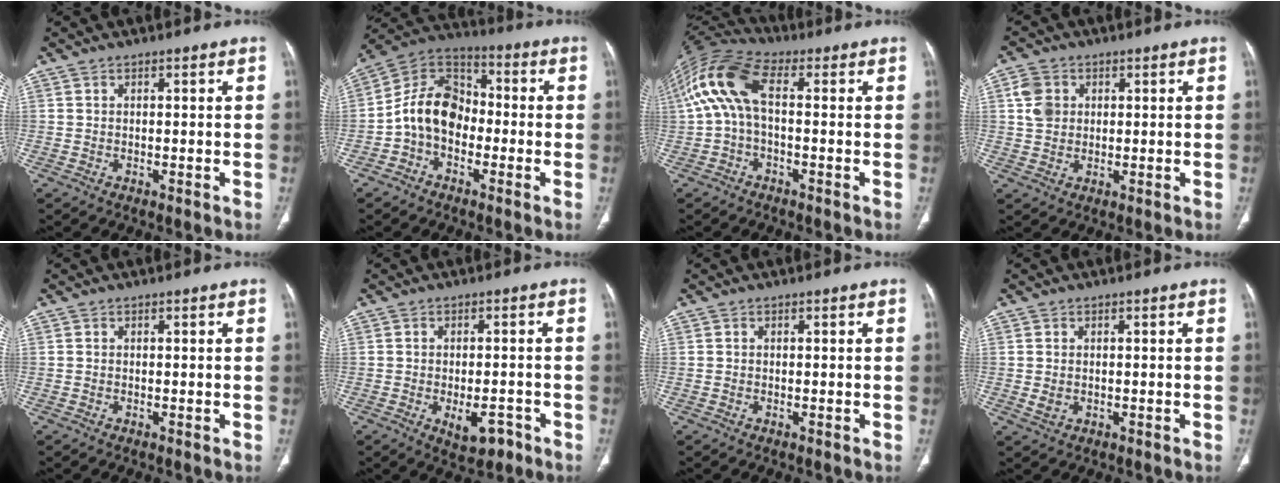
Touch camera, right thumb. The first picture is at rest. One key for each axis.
{"total": 11.8, "fx": -2.5, "fy": 8.8, "fz": 7.4, "tx": -0.114, "ty": 0.046, "tz": -0.062}
{"total": 12.0, "fx": 0.6, "fy": 5.9, "fz": 10.4, "tx": -0.226, "ty": 0.040, "tz": 0.001}
{"total": 5.2, "fx": 1.2, "fy": 4.2, "fz": 2.7, "tx": -0.039, "ty": 0.001, "tz": 0.021}
{"total": 0.0}
{"total": 5.8, "fx": -2.7, "fy": 2.9, "fz": 4.3, "tx": -0.053, "ty": 0.010, "tz": -0.030}
{"total": 0.0}
{"total": 2.0, "fx": -0.1, "fy": 1.5, "fz": 1.3, "tx": -0.027, "ty": -0.001, "tz": 0.002}